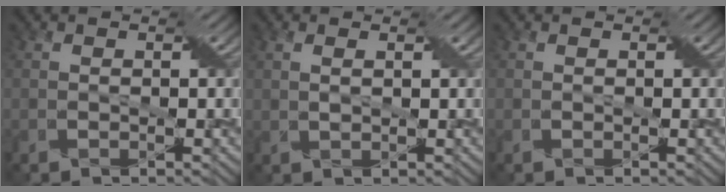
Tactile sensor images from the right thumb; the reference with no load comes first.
{"total": 1.6, "force": [0.7, 0.6, 1.4], "torque": [-0.029, -0.002, 0.019]}
{"total": 0.0}